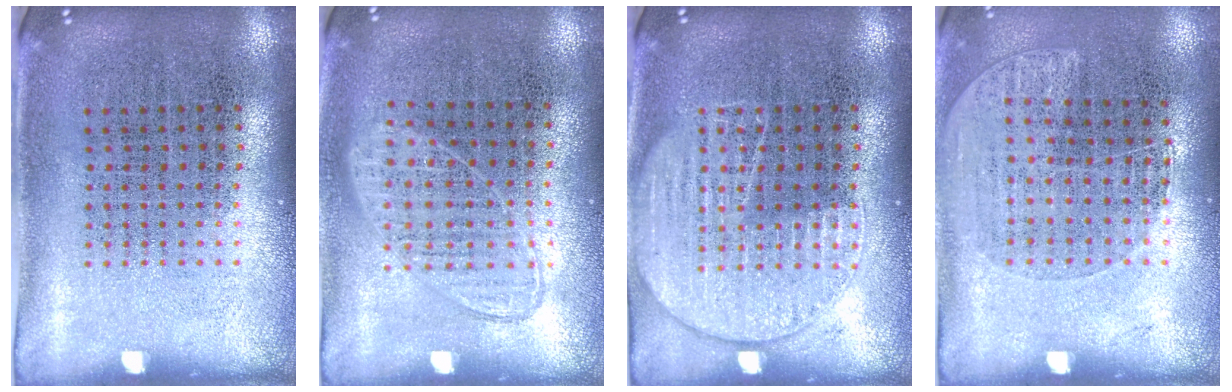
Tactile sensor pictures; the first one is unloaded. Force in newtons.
{"total": 0.9, "press": 0.9, "slide": 0.3}
{"total": 2.4, "press": 2.4, "slide": 0.2}
{"total": 1.1, "press": 1.0, "slide": 0.6}